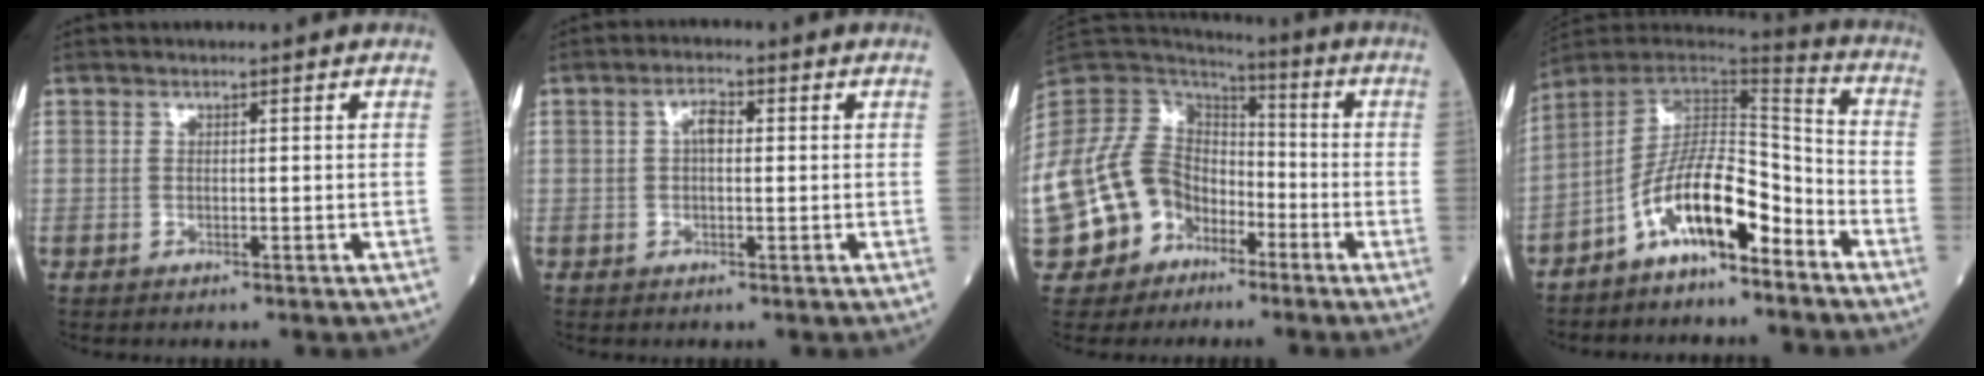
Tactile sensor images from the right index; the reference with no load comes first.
{"total": 2.7, "force": [0.4, 1.2, 2.4], "torque": [-0.043, 0.012, 0.004]}
{"total": 18.2, "force": [-7.4, 14.2, 8.6], "torque": [-0.212, 0.042, -0.126]}
{"total": 12.0, "force": [-7.0, 3.5, 9.1], "torque": [-0.166, 0.027, -0.126]}